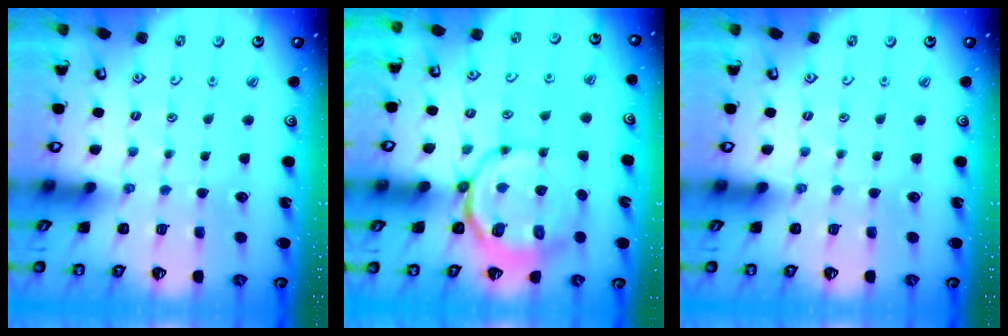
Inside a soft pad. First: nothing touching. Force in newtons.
{"total": 9.5, "press": 9.0, "slide": 3.0}
{"total": 0.0}